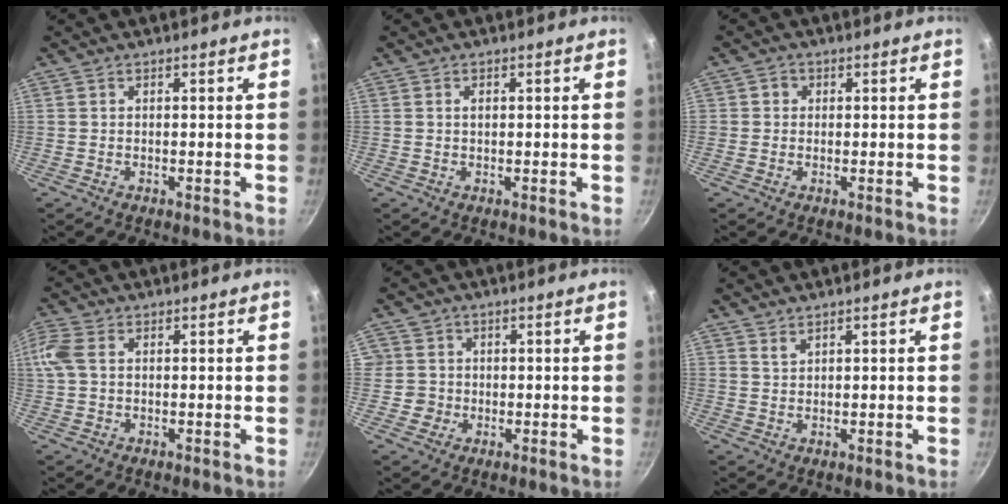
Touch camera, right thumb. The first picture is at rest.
{"total": 1.1, "force": [0.3, 0.7, 0.8], "torque": [-0.012, 0.001, 0.005]}
{"total": 2.0, "force": [0.3, 1.9, 0.5], "torque": [0.003, 0.002, 0.003]}
{"total": 5.3, "force": [1.1, 3.4, 3.8], "torque": [-0.120, 0.019, 0.021]}
{"total": 3.7, "force": [0.0, 3.7, -0.2], "torque": [0.036, 0.011, -0.003]}
{"total": 1.5, "force": [1.3, 0.5, 0.6], "torque": [-0.005, -0.009, 0.026]}